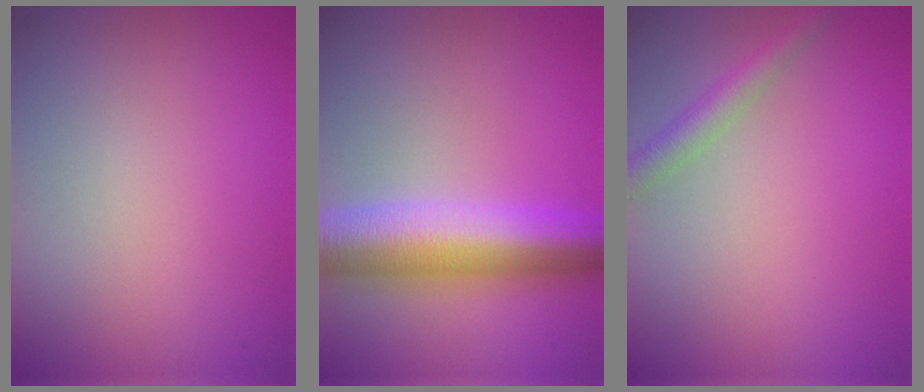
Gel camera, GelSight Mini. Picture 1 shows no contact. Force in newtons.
{"total": 9.0, "press": 9.0, "slide": 0.2}
{"total": 2.2, "press": 2.2, "slide": 0.1}